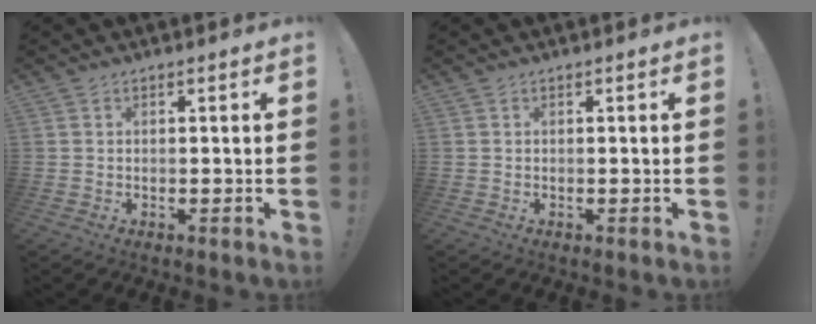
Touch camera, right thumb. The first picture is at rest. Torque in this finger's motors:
{"motor_torque": [0.00, 0.00, 0.05, -0.02, 0.00]}